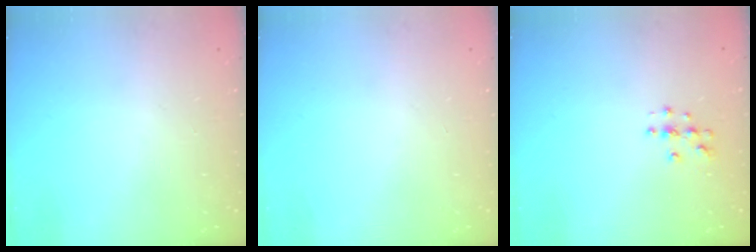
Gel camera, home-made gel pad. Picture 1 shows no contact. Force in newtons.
{"total": 0.0}
{"total": 3.7, "press": 3.7, "slide": 0.2}